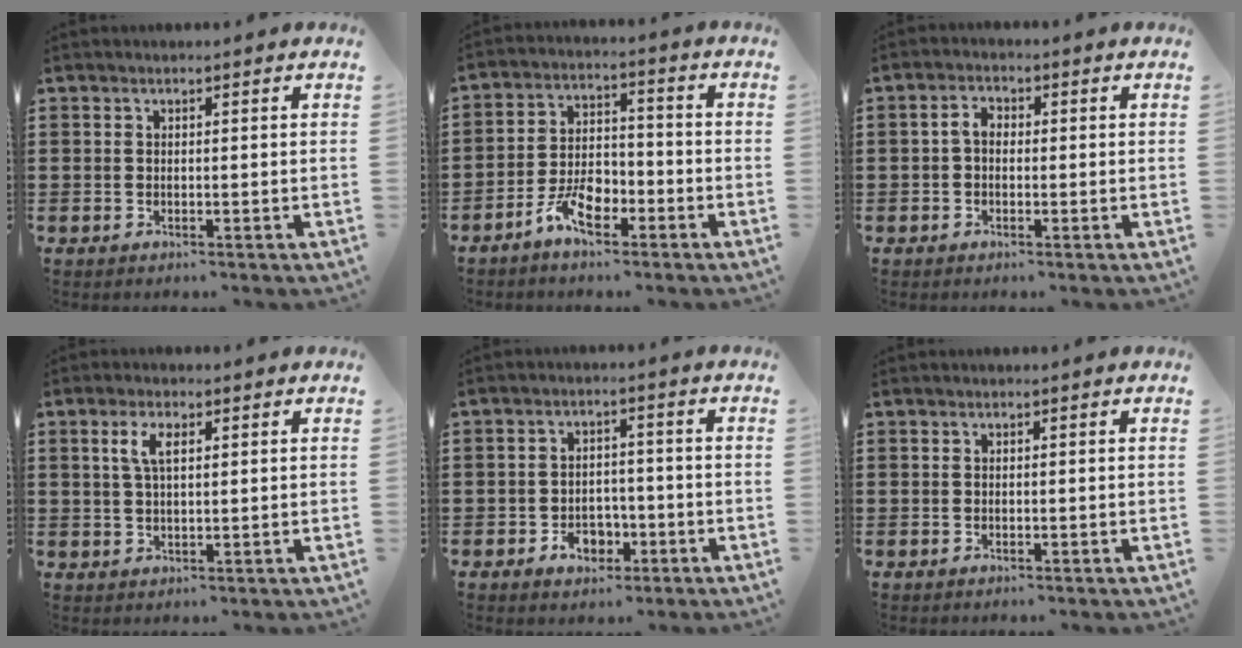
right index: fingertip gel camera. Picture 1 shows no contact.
{"total": 6.8, "force": [-4.1, 3.3, 4.4], "torque": [-0.096, 0.011, -0.082]}
{"total": 2.6, "force": [-0.3, 1.7, 1.9], "torque": [-0.046, 0.003, -0.009]}
{"total": 3.8, "force": [1.3, 1.5, 3.3], "torque": [-0.071, 0.009, 0.021]}
{"total": 4.2, "force": [-2.1, 2.9, 2.2], "torque": [-0.042, 0.008, -0.040]}
{"total": 0.0}